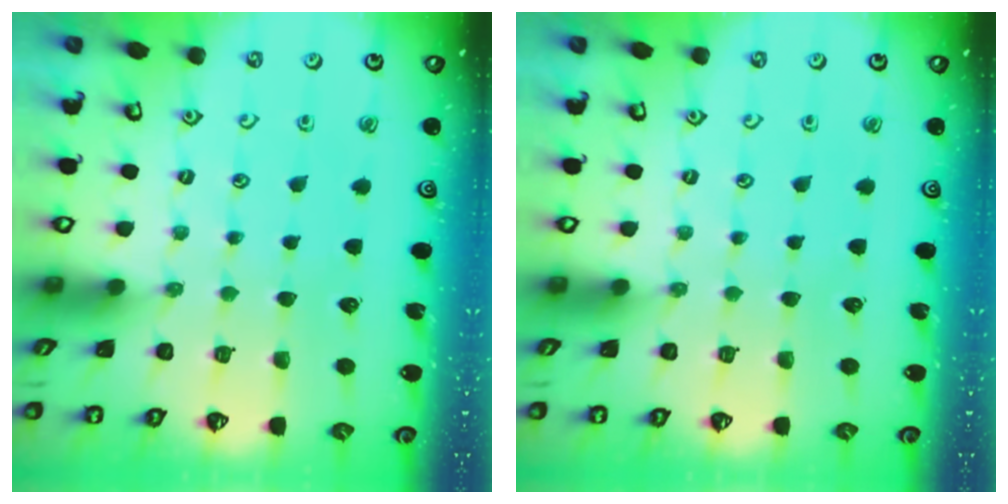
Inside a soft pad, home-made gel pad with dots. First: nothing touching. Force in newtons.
{"total": 0.0}